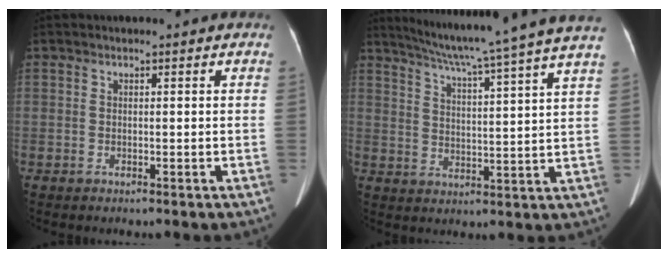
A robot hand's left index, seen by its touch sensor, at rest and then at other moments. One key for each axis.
{"total": 19.3, "fx": 16.4, "fy": -2.4, "fz": 9.9, "tx": -0.166, "ty": -0.023, "tz": 0.220}